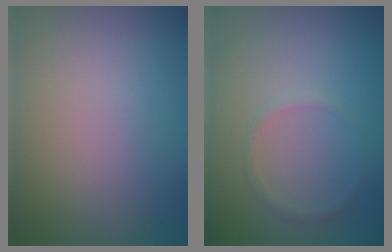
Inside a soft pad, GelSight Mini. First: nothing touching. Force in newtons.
{"total": 0.9, "press": 0.9, "slide": 0.1}